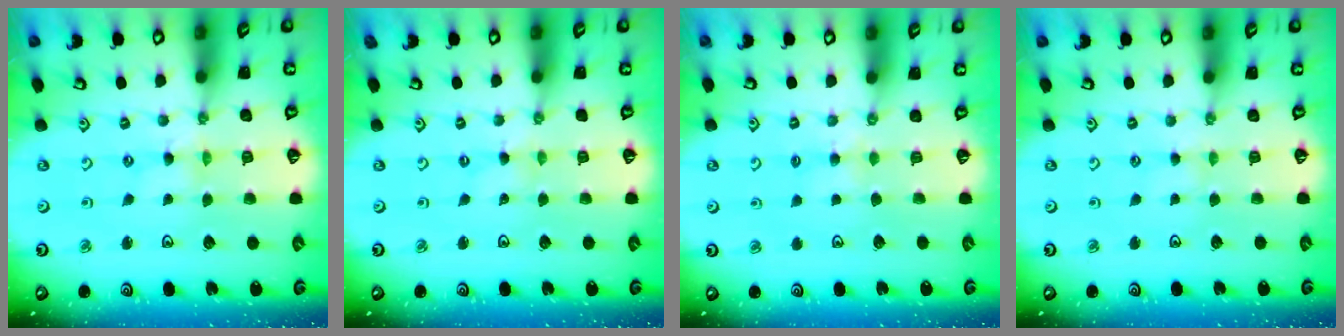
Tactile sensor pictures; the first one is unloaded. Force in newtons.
{"total": 0.0}
{"total": 3.9, "press": 3.9, "slide": 0.4}
{"total": 1.3, "press": 1.3, "slide": 0.4}